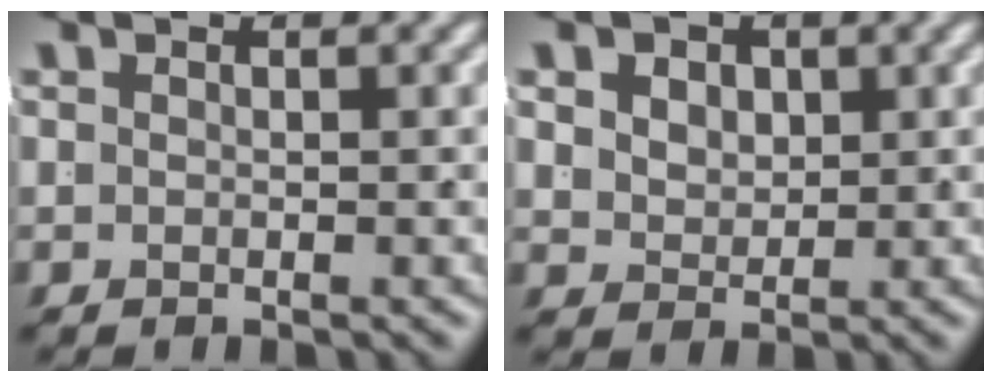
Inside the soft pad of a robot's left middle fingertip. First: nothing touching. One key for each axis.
{"total": 2.8, "fx": 1.3, "fy": 2.0, "fz": 1.5, "tx": -0.027, "ty": -0.013, "tz": 0.034}